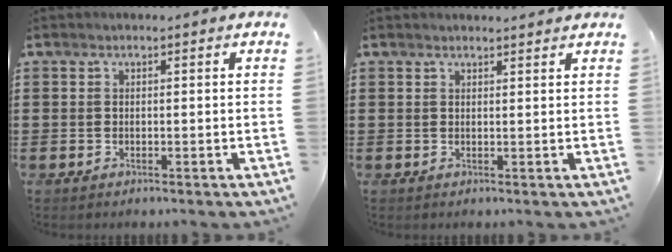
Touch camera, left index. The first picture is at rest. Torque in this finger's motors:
{"motor_torque": [-0.39, -0.43, 0.09, 0.01]}